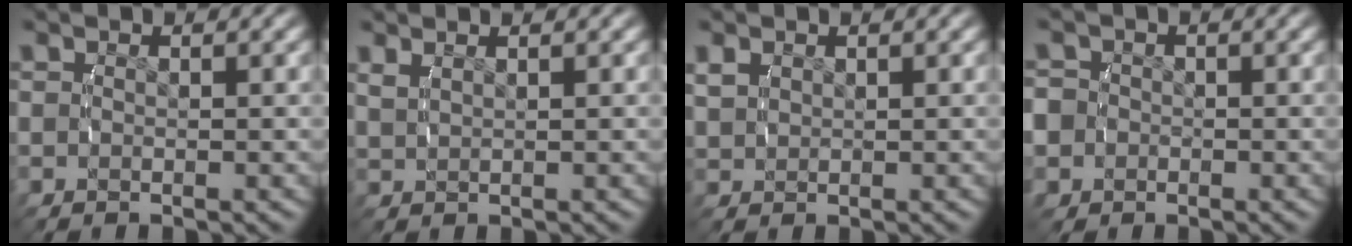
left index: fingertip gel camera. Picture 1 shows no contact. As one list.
[{"total": 1.0, "force": [0.9, -0.3, 0.4], "torque": [-0.009, 0.000, 0.028]}, {"total": 1.2, "force": [0.7, 0.7, 0.6], "torque": [-0.015, -0.005, 0.026]}, {"total": 5.6, "force": [-1.5, 5.1, 1.7], "torque": [-0.047, -0.024, -0.023]}]